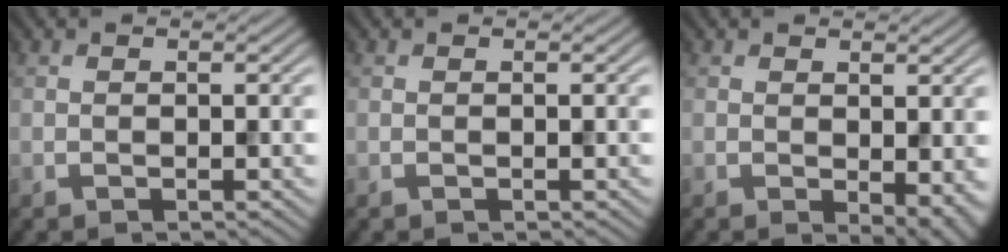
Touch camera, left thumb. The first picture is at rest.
{"total": 0.0}
{"total": 3.8, "force": [-0.4, 1.9, 3.3], "torque": [-0.041, -0.009, -0.001]}